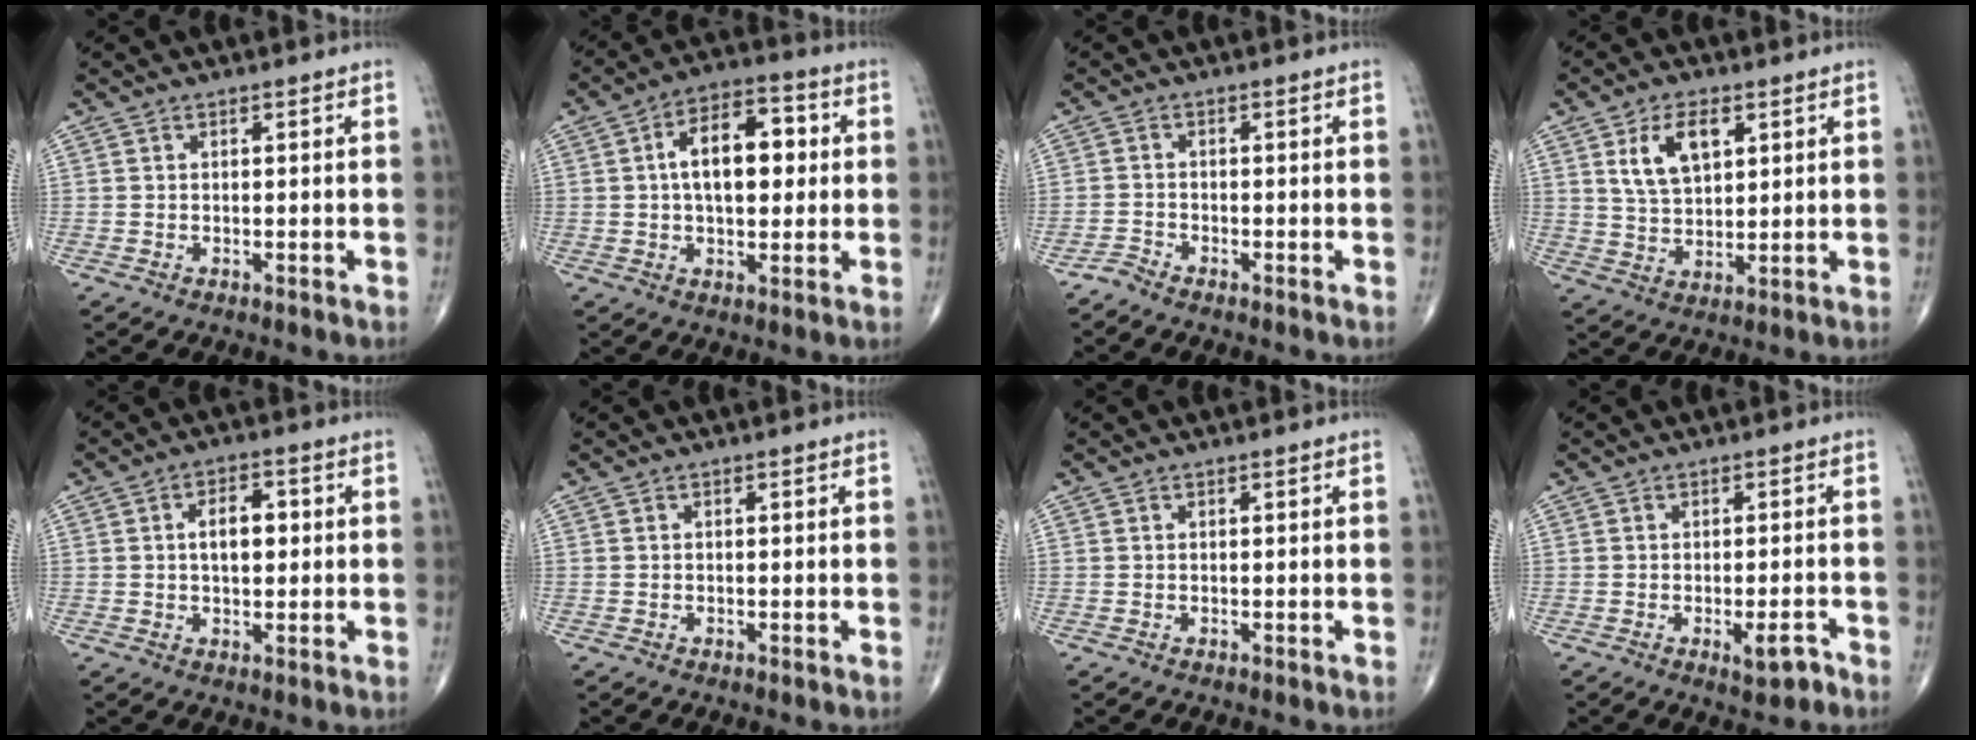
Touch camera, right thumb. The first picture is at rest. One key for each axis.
{"total": 12.7, "fx": 1.5, "fy": 7.1, "fz": 10.5, "tx": -0.141, "ty": 0.022, "tz": 0.017}
{"total": 1.7, "fx": -1.7, "fy": 0.3, "fz": 0.2, "tx": -0.006, "ty": 0.000, "tz": -0.037}
{"total": 9.1, "fx": 3.6, "fy": 5.0, "fz": 6.6, "tx": -0.107, "ty": -0.012, "tz": 0.072}
{"total": 6.1, "fx": 0.7, "fy": 3.4, "fz": 5.0, "tx": -0.065, "ty": 0.009, "tz": 0.007}
{"total": 0.0}
{"total": 0.0}
{"total": 3.6, "fx": -1.9, "fy": 1.2, "fz": 2.9, "tx": -0.037, "ty": 0.005, "tz": -0.024}